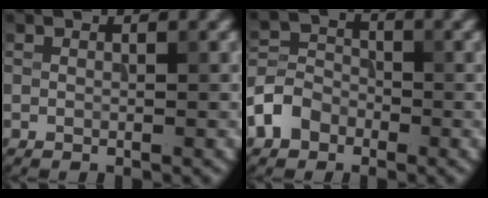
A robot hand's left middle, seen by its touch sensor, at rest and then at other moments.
{"total": 3.9, "force": [-2.1, 3.0, 1.3], "torque": [-0.029, 0.006, -0.050]}